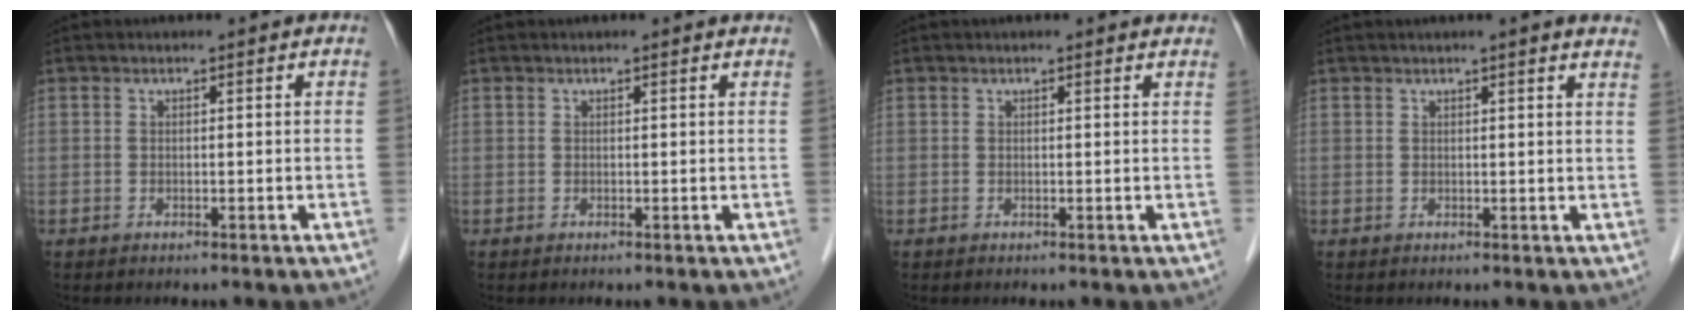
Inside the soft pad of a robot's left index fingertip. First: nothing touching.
{"total": 2.2, "force": [2.1, 0.3, 0.8], "torque": [-0.012, 0.018, 0.018]}
{"total": 3.1, "force": [2.9, 0.4, 1.0], "torque": [-0.013, 0.013, 0.022]}
{"total": 6.4, "force": [5.4, 0.0, 3.3], "torque": [-0.038, 0.006, 0.048]}